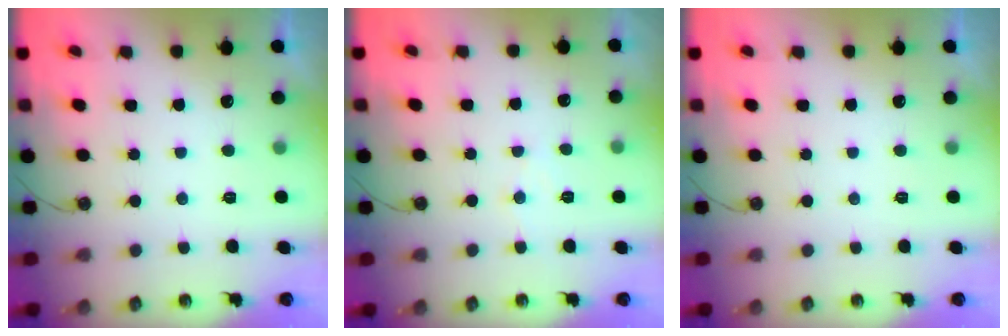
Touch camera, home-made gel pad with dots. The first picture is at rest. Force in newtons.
{"total": 5.0, "press": 4.9, "slide": 0.7}
{"total": 0.0}